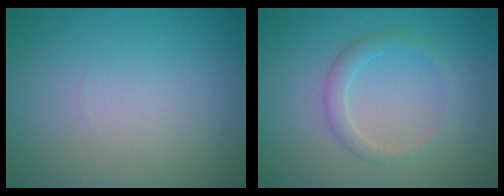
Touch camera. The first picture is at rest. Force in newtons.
{"total": 1.8, "press": 1.8, "slide": 0.0}